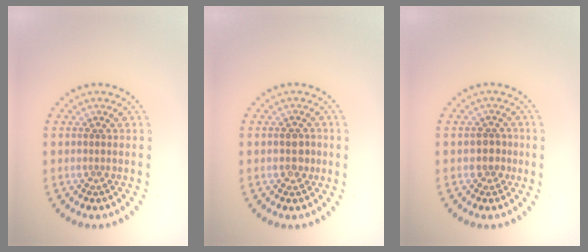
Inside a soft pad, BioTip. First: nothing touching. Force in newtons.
{"total": 1.6, "press": 1.6, "slide": 0.1}
{"total": 1.5, "press": 1.4, "slide": 0.7}